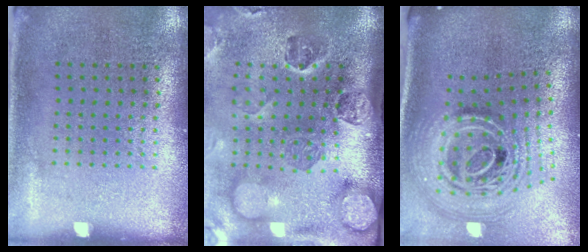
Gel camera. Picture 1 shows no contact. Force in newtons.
{"total": 5.1, "press": 3.7, "slide": 3.6}
{"total": 3.0, "press": 2.1, "slide": 2.2}